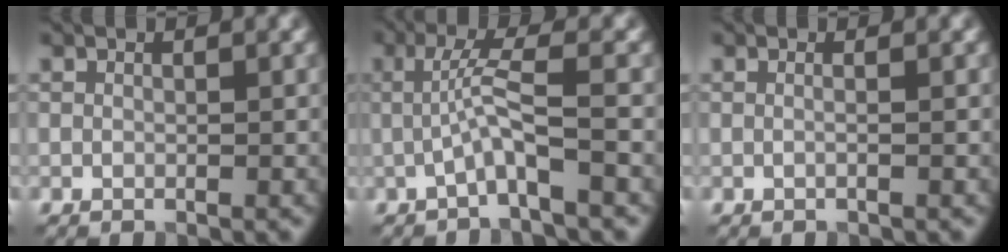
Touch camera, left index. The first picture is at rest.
{"total": 3.5, "force": [-0.8, 0.2, 3.4], "torque": [-0.068, 0.009, -0.020]}
{"total": 1.2, "force": [0.3, 0.6, 1.1], "torque": [-0.005, -0.012, -0.015]}